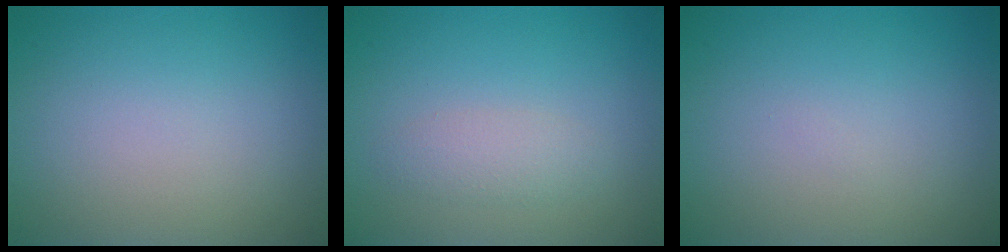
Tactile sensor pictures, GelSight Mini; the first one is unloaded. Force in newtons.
{"total": 1.7, "press": 1.7, "slide": 0.1}
{"total": 0.0}